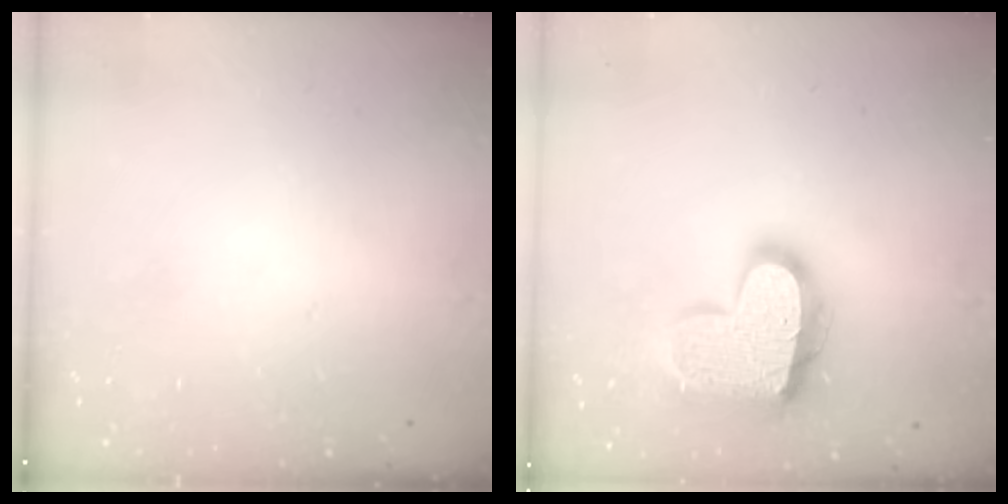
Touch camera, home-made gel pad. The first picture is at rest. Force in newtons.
{"total": 20.3, "press": 20.3, "slide": 1.4}